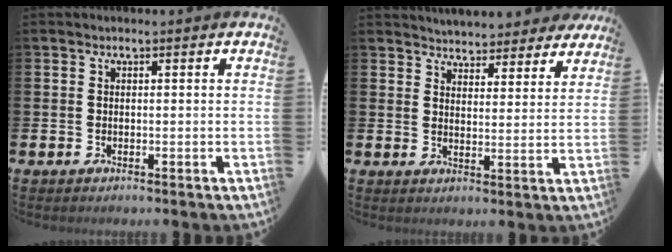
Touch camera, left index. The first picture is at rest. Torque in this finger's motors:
{"motor_torque": [1.09, -1.05, 0.73, 0.08]}